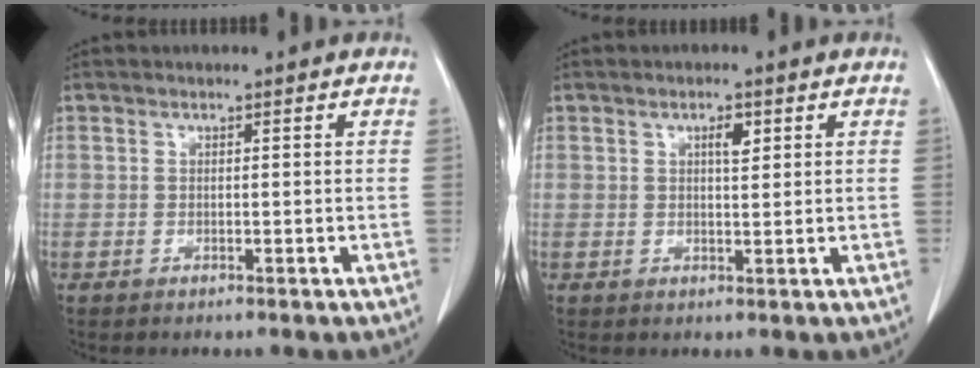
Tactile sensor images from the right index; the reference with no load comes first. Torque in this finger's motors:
{"motor_torque": [0.01, 0.01, 0.00, 0.04]}